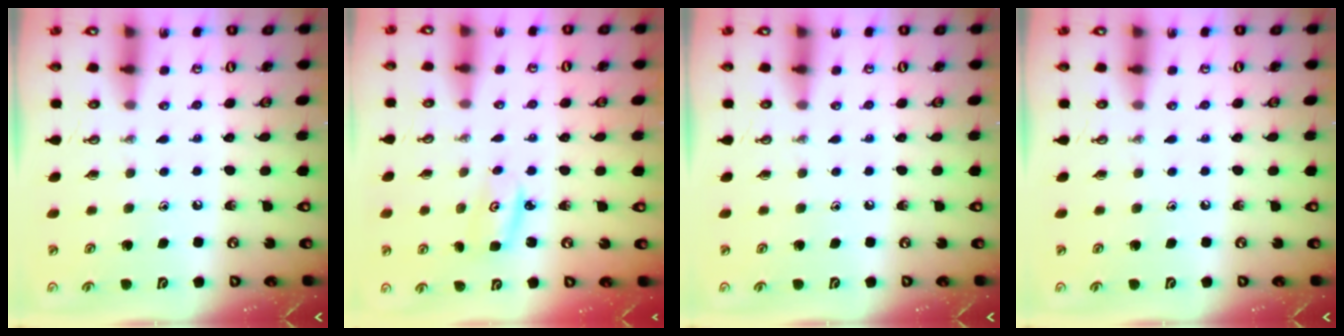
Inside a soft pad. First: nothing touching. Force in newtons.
{"total": 2.9, "press": 2.9, "slide": 0.3}
{"total": 0.0}
{"total": 0.0}